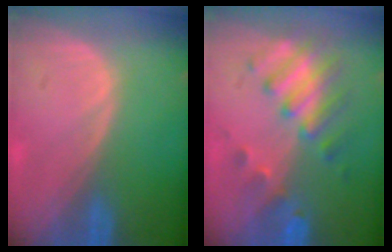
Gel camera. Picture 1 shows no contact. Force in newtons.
{"total": 8.1, "press": 7.2, "slide": 3.8}